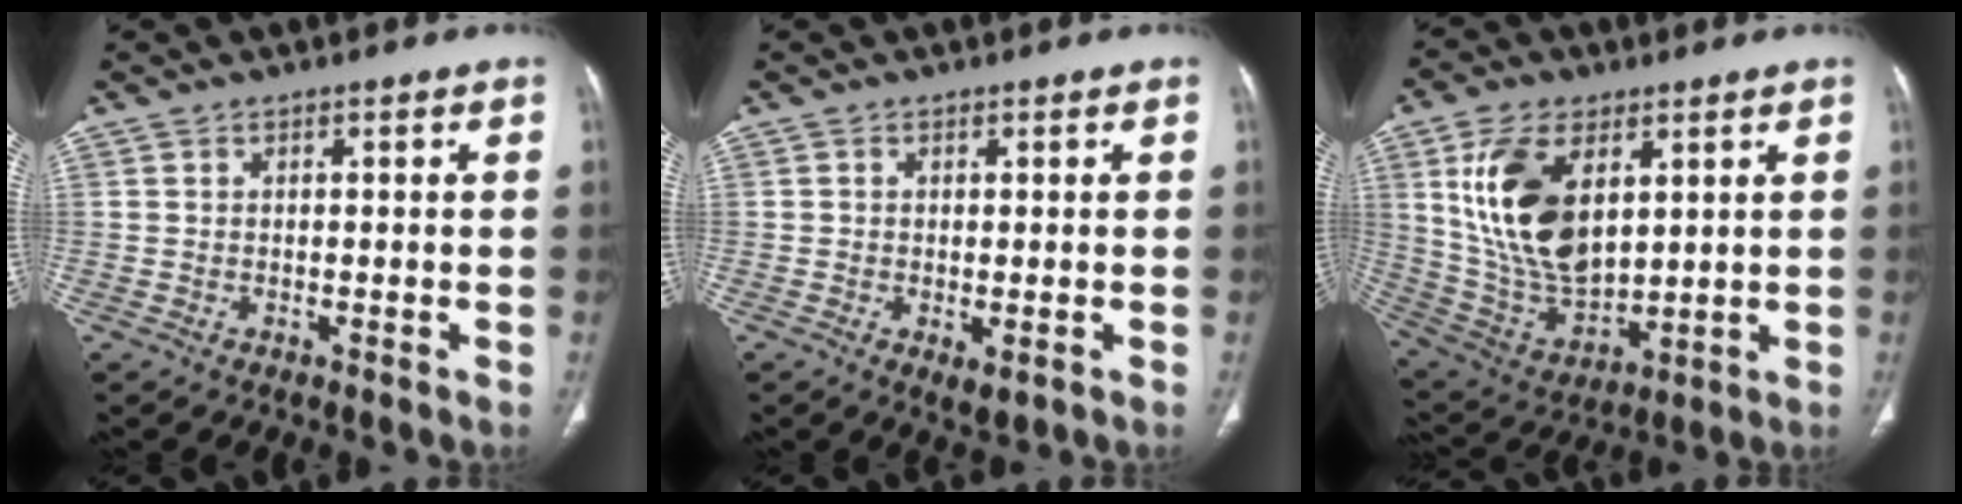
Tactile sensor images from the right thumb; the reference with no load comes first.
{"total": 2.5, "force": [-0.7, 1.1, 2.1], "torque": [-0.036, -0.007, -0.006]}
{"total": 18.3, "force": [5.7, 10.2, 14.1], "torque": [-0.254, -0.026, 0.124]}